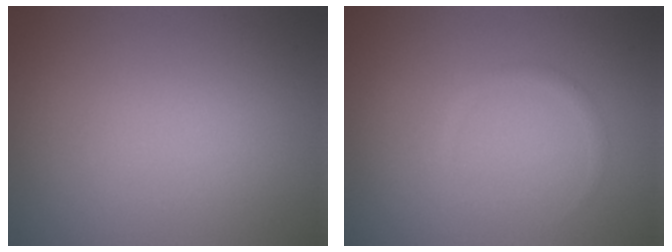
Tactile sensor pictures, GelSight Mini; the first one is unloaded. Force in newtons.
{"total": 0.7, "press": 0.7, "slide": 0.1}